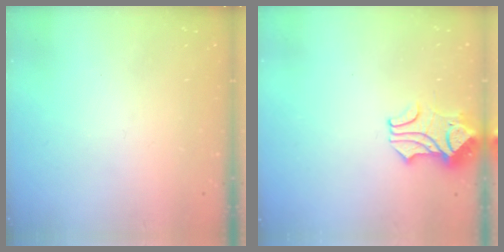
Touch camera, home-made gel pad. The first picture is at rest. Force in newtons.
{"total": 1.8, "press": 1.4, "slide": 1.1}